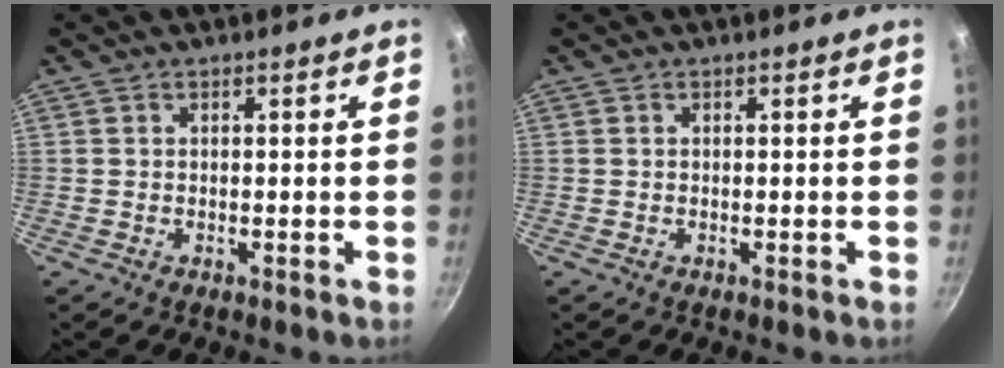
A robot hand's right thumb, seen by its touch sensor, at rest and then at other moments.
{"total": 0.0}